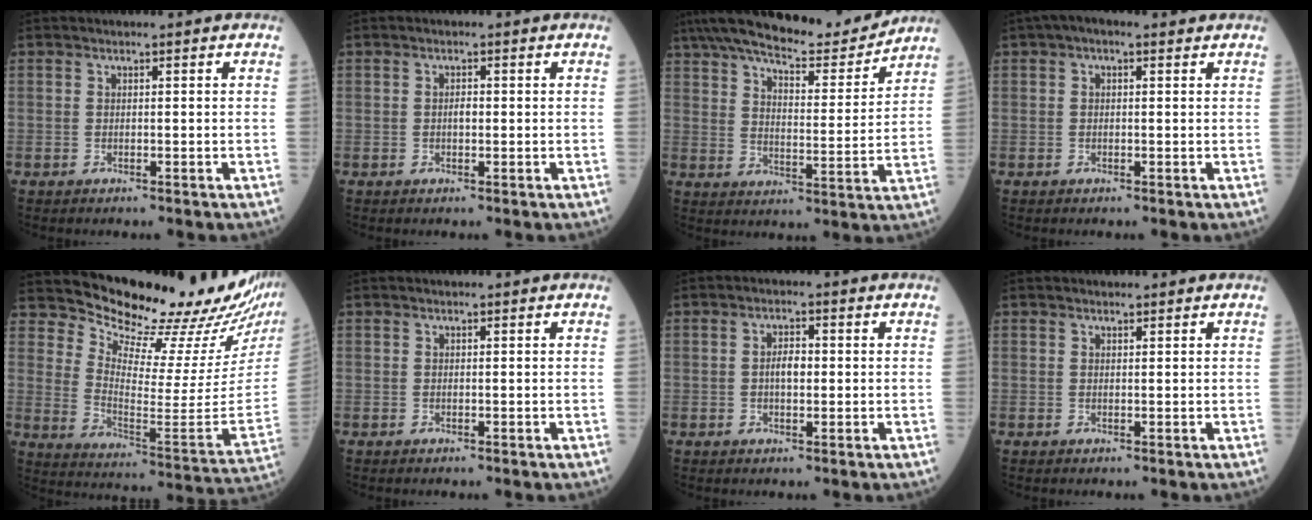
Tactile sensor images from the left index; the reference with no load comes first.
{"total": 1.3, "force": [-0.7, 0.6, 0.9], "torque": [-0.014, -0.001, -0.016]}
{"total": 16.8, "force": [15.1, 2.2, 7.0], "torque": [-0.115, -0.004, 0.220]}
{"total": 2.7, "force": [1.2, 1.3, 2.0], "torque": [-0.034, 0.025, 0.012]}
{"total": 21.5, "force": [20.1, 0.8, 7.6], "torque": [-0.135, -0.140, 0.261]}
{"total": 0.0}
{"total": 2.8, "force": [-0.6, 1.3, 2.4], "torque": [-0.042, 0.004, -0.016]}
{"total": 0.0}